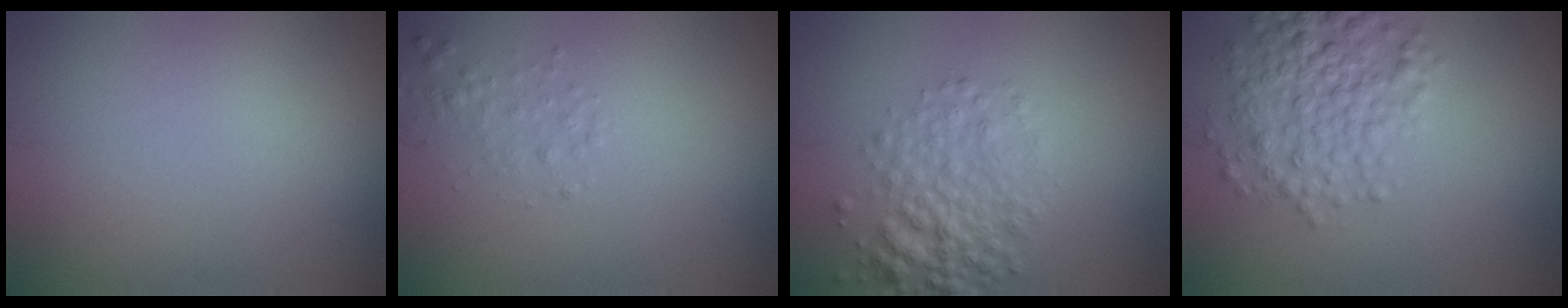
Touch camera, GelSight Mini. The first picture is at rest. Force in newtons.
{"total": 1.2, "press": 1.2, "slide": 0.1}
{"total": 4.0, "press": 4.0, "slide": 0.1}
{"total": 5.0, "press": 5.0, "slide": 0.1}